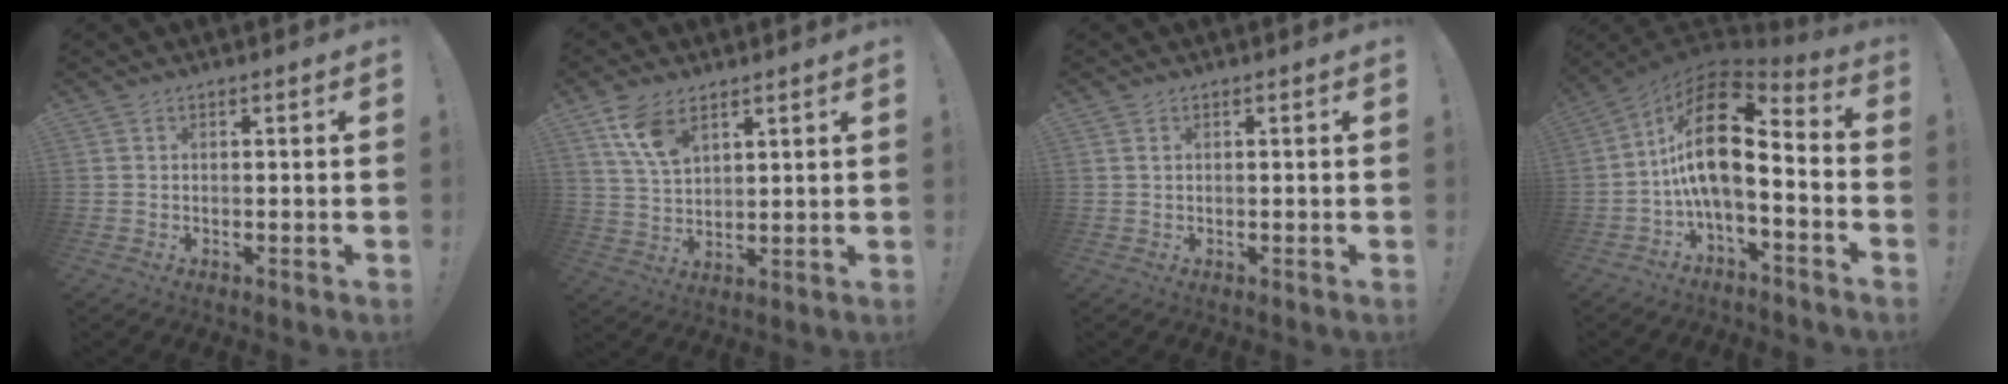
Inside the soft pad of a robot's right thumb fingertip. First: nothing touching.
{"total": 9.3, "force": [5.7, 4.9, 5.6], "torque": [-0.099, -0.021, 0.108]}
{"total": 0.7, "force": [0.4, 0.3, 0.5], "torque": [-0.019, 0.005, 0.008]}
{"total": 17.5, "force": [1.8, 7.7, 15.6], "torque": [-0.276, -0.009, 0.030]}